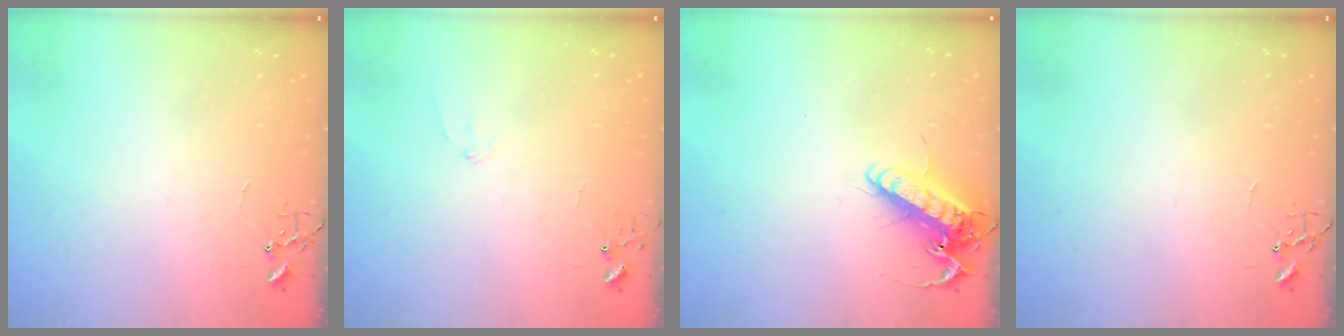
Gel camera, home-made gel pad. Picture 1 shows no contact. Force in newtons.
{"total": 5.5, "press": 5.5, "slide": 0.6}
{"total": 15.2, "press": 15.0, "slide": 2.4}
{"total": 0.0}